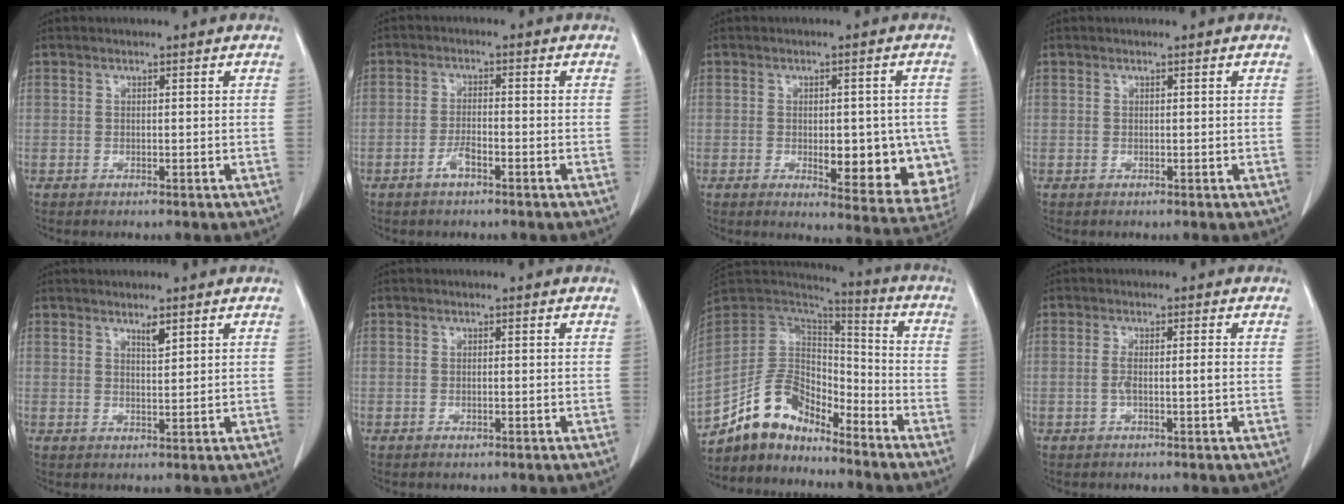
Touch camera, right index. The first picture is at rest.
{"total": 2.8, "force": [-1.7, 0.5, 2.1], "torque": [-0.043, 0.001, -0.033]}
{"total": 12.9, "force": [-2.8, 5.0, 11.5], "torque": [-0.110, 0.000, -0.019]}
{"total": 0.0}
{"total": 1.9, "force": [1.3, 0.2, 1.3], "torque": [-0.026, -0.004, 0.025]}
{"total": 0.5, "force": [-0.3, 0.1, 0.5], "torque": [-0.008, -0.001, -0.004]}
{"total": 12.7, "force": [-10.6, 5.3, 4.6], "torque": [-0.085, 0.045, -0.198]}
{"total": 2.3, "force": [-0.5, 0.0, 2.2], "torque": [-0.042, 0.002, -0.009]}